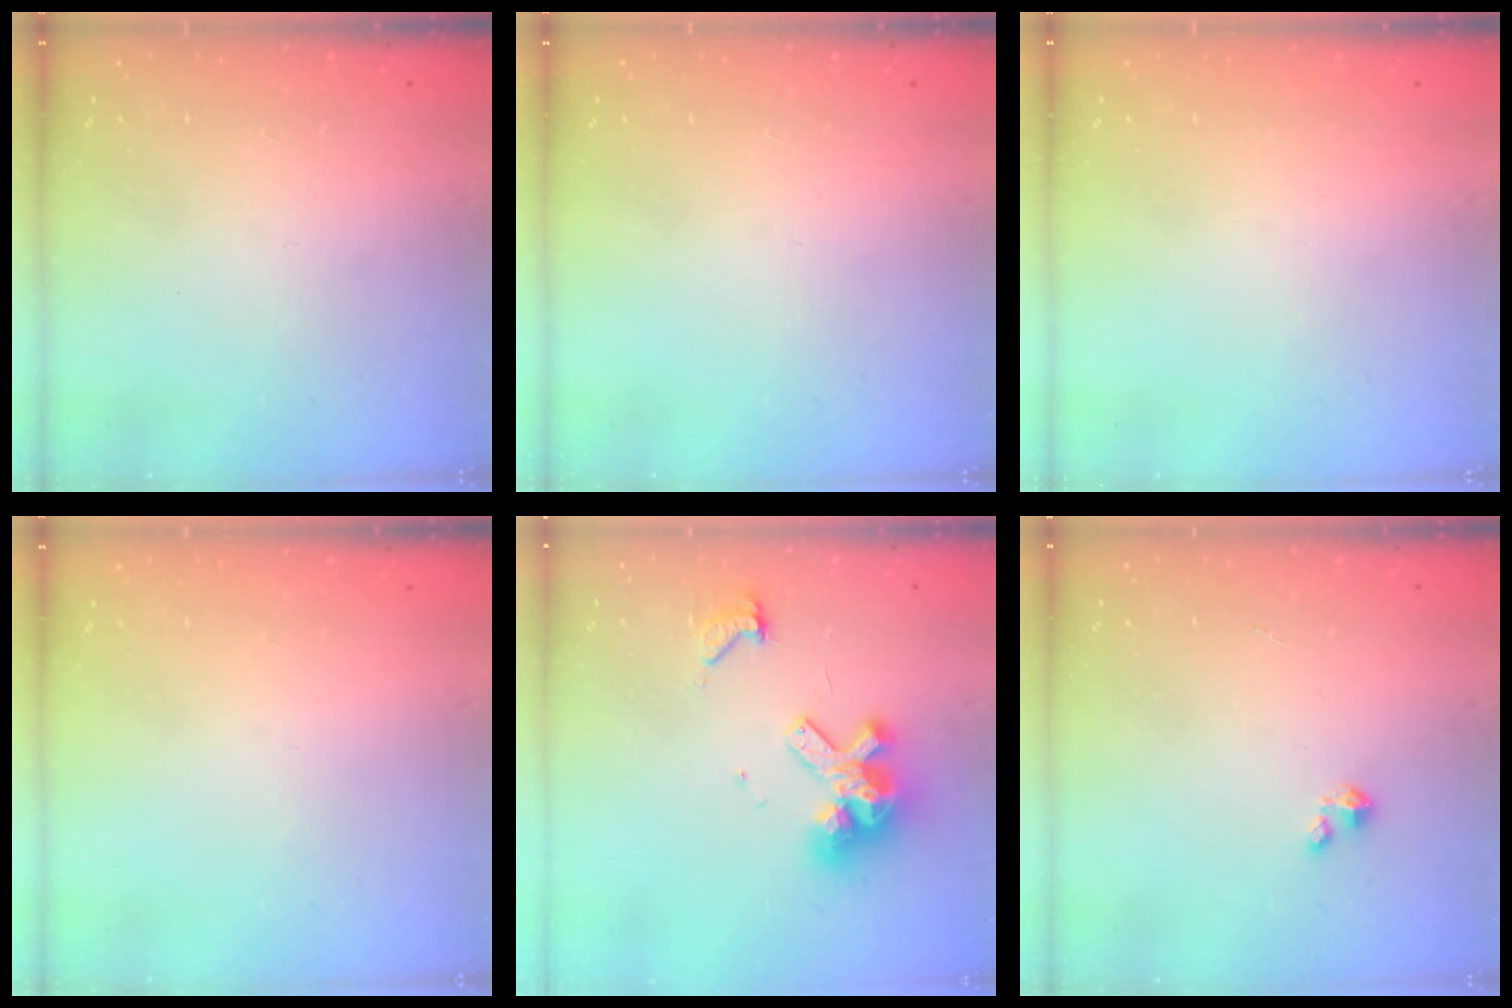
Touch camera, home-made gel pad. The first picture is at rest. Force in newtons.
{"total": 0.0}
{"total": 0.0}
{"total": 0.0}
{"total": 11.4, "press": 11.4, "slide": 1.4}
{"total": 1.4, "press": 1.4, "slide": 0.2}